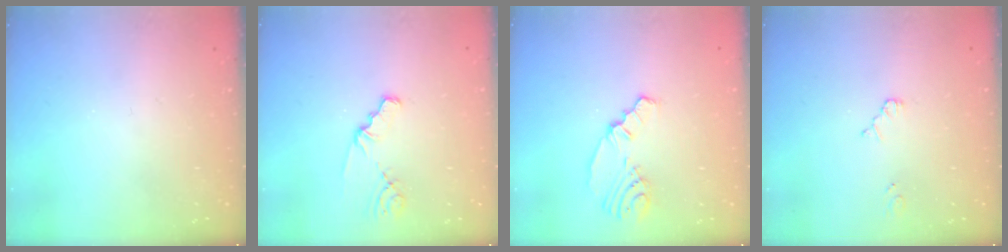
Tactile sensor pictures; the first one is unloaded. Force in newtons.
{"total": 1.8, "press": 1.8, "slide": 0.3}
{"total": 5.8, "press": 4.2, "slide": 4.1}
{"total": 2.5, "press": 2.5, "slide": 0.3}